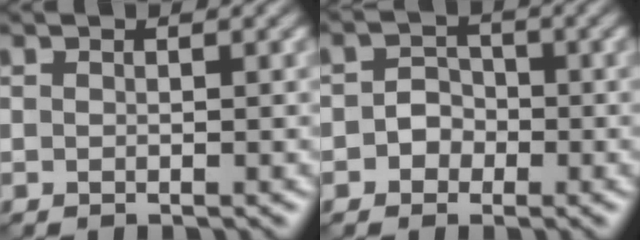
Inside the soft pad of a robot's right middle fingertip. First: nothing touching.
{"total": 2.1, "force": [-0.6, 1.8, 0.7], "torque": [0.005, 0.002, -0.020]}